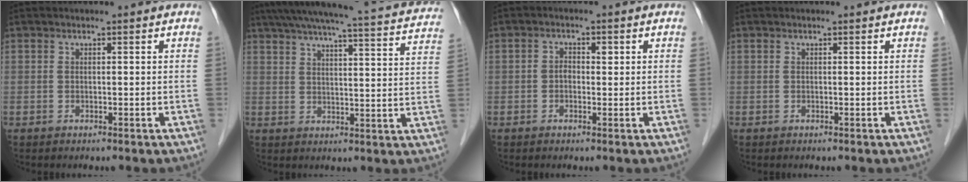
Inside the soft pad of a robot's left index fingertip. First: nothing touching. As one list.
[{"total": 26.6, "force": [24.0, 2.1, 11.3], "torque": [-0.178, -0.015, 0.292]}, {"total": 1.9, "force": [-0.1, 1.4, 1.3], "torque": [-0.025, 0.012, -0.002]}, {"total": 0.0}]